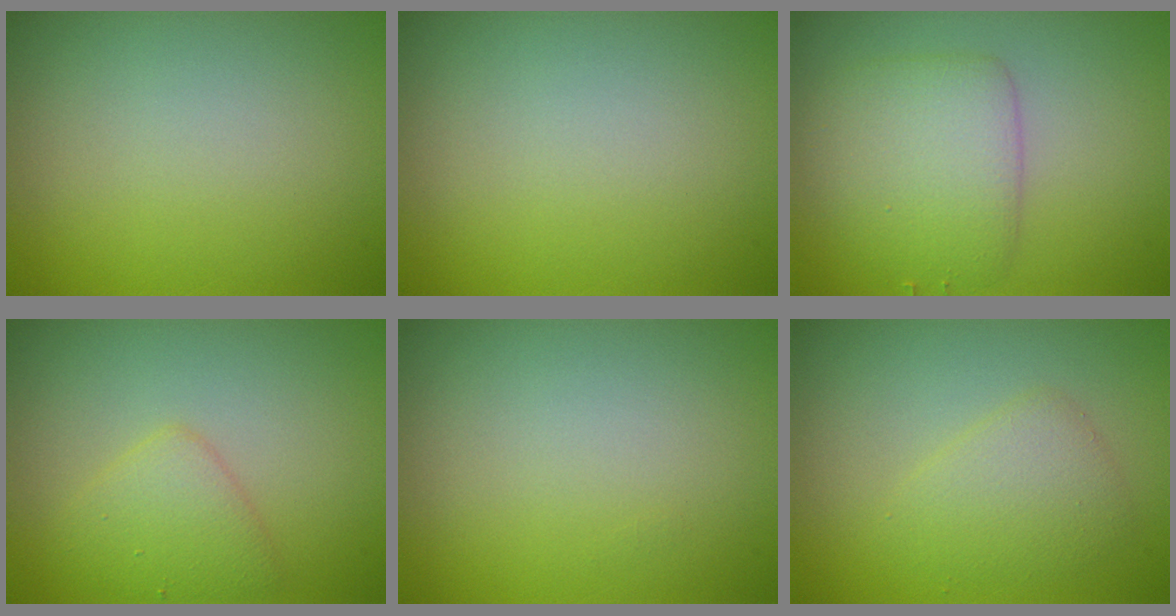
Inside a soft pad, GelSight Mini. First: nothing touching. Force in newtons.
{"total": 0.0}
{"total": 4.3, "press": 4.3, "slide": 0.0}
{"total": 2.6, "press": 2.6, "slide": 0.0}
{"total": 0.0}
{"total": 2.4, "press": 2.4, "slide": 0.1}